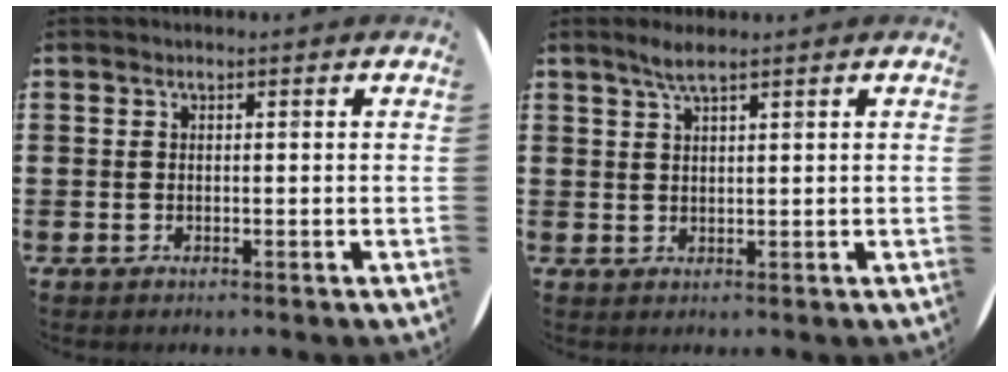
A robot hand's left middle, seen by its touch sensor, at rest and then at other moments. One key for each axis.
{"total": 2.6, "fx": 1.9, "fy": 0.2, "fz": 1.7, "tx": -0.035, "ty": 0.005, "tz": 0.034}